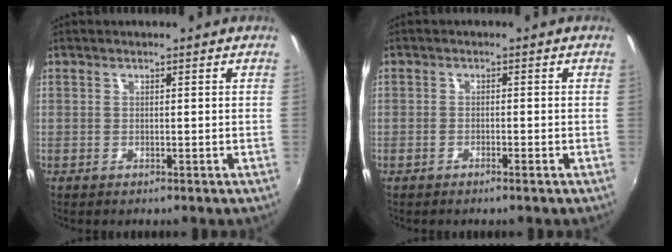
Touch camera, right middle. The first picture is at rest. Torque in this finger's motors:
{"motor_torque": [-0.35, -0.09, -0.03, -0.01]}